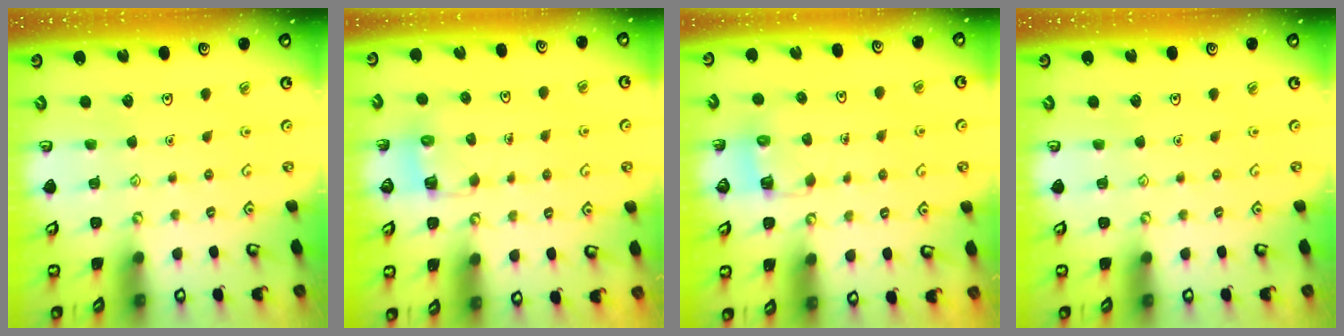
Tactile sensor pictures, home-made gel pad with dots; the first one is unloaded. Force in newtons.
{"total": 3.1, "press": 3.1, "slide": 0.2}
{"total": 3.1, "press": 3.1, "slide": 0.2}
{"total": 0.0}